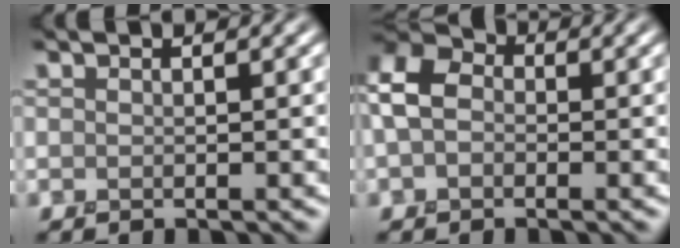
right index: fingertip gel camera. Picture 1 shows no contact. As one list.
[{"total": 5.8, "force": [0.2, 4.3, 3.9], "torque": [-0.096, 0.016, -0.007]}]